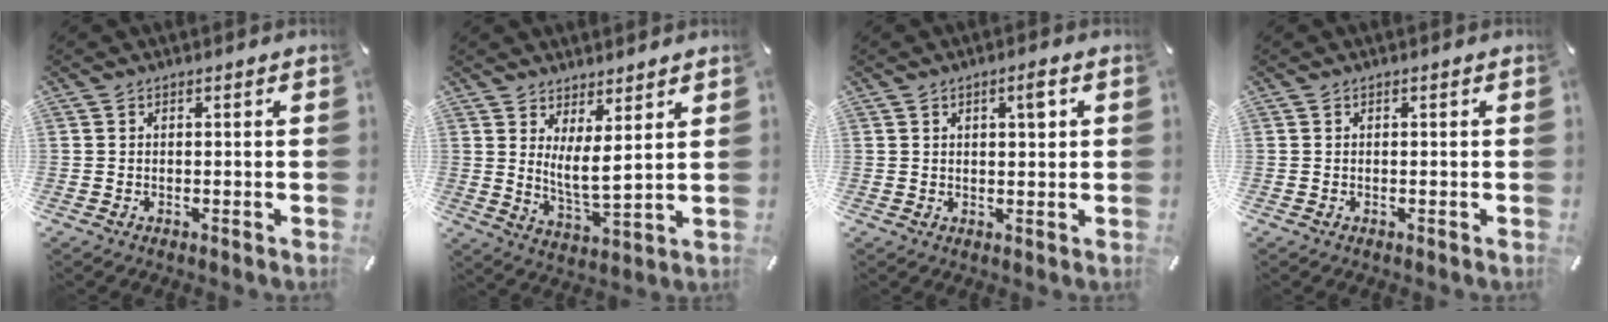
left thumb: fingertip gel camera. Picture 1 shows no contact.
{"total": 6.1, "force": [3.4, 1.7, 4.8], "torque": [-0.086, -0.025, 0.062]}
{"total": 3.7, "force": [1.4, 1.3, 3.2], "torque": [-0.056, 0.002, 0.020]}
{"total": 0.0}